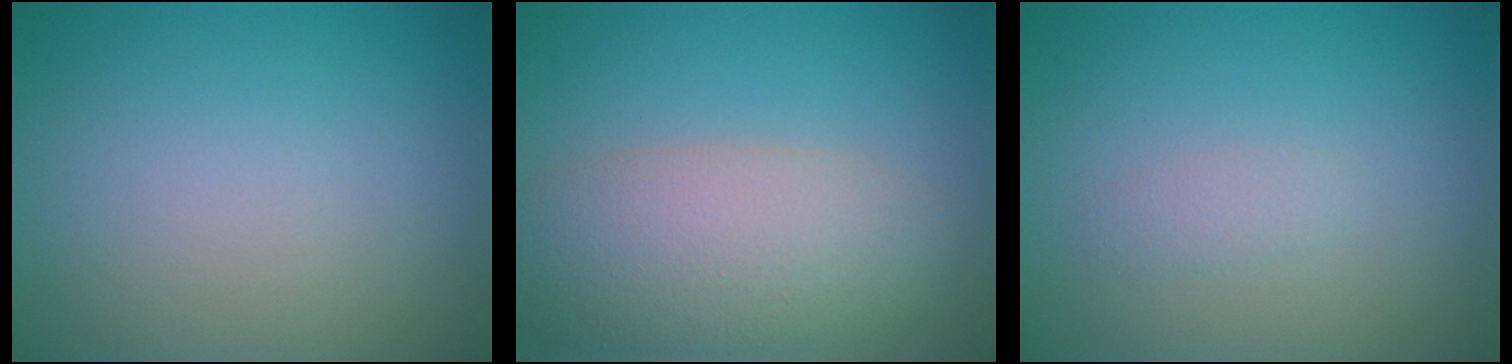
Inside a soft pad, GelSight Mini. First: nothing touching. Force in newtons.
{"total": 6.8, "press": 6.8, "slide": 0.2}
{"total": 0.9, "press": 0.9, "slide": 0.0}